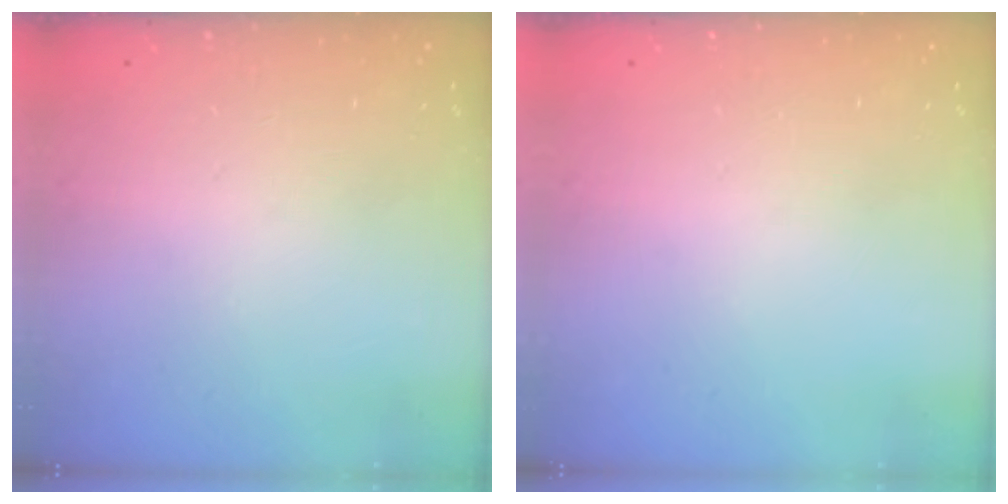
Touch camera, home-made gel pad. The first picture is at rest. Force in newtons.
{"total": 0.0}